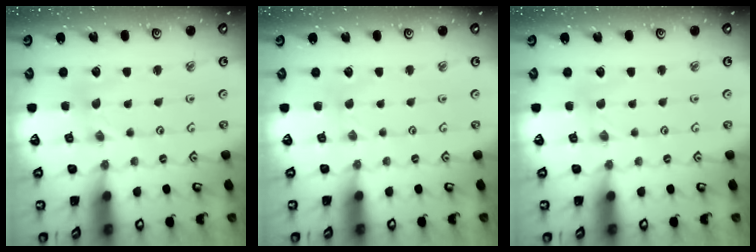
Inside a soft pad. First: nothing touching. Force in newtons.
{"total": 0.0}
{"total": 0.0}